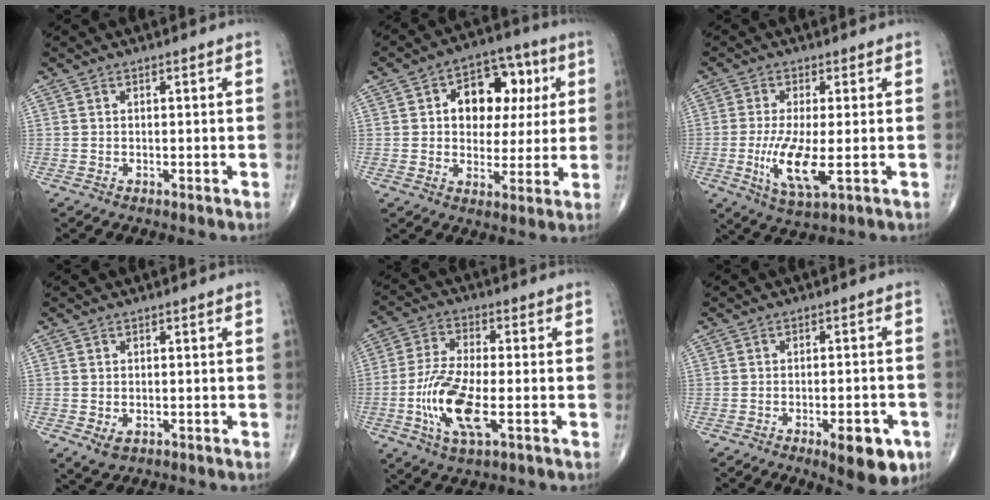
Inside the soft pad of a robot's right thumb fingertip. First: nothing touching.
{"total": 13.6, "force": [3.1, 9.4, 9.4], "torque": [-0.078, 0.011, 0.043]}
{"total": 9.0, "force": [-1.5, 2.4, 8.6], "torque": [-0.177, -0.020, -0.024]}
{"total": 2.5, "force": [-0.7, 1.7, 1.7], "torque": [-0.025, -0.005, -0.003]}
{"total": 12.3, "force": [-3.2, 4.3, 11.0], "torque": [-0.233, 0.004, -0.062]}
{"total": 9.1, "force": [-4.2, 3.3, 7.3], "torque": [-0.078, 0.010, -0.049]}